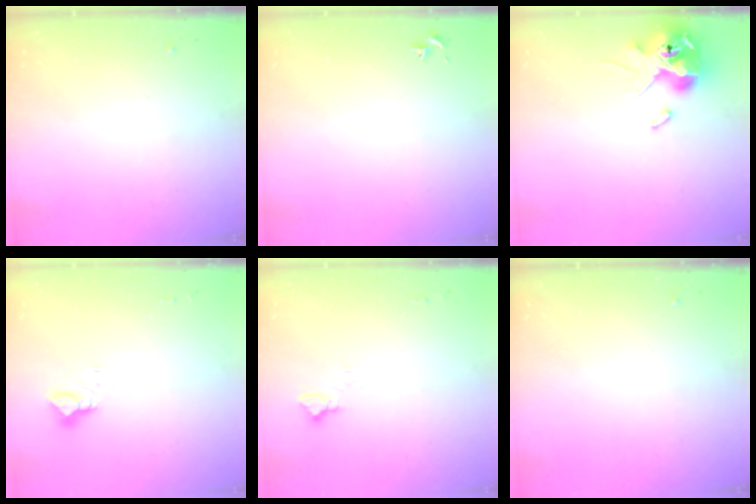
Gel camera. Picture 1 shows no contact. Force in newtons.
{"total": 0.7, "press": 0.5, "slide": 0.4}
{"total": 12.7, "press": 12.5, "slide": 2.1}
{"total": 4.5, "press": 4.5, "slide": 0.4}
{"total": 4.0, "press": 4.0, "slide": 0.4}
{"total": 0.0}